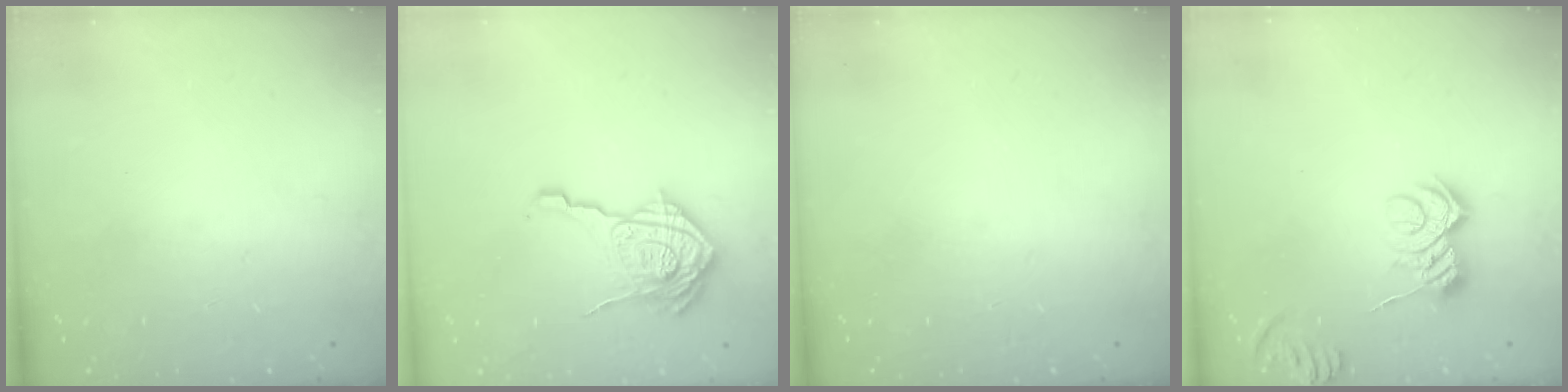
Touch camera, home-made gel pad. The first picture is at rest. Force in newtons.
{"total": 17.3, "press": 17.3, "slide": 0.6}
{"total": 0.0}
{"total": 8.3, "press": 8.2, "slide": 0.8}